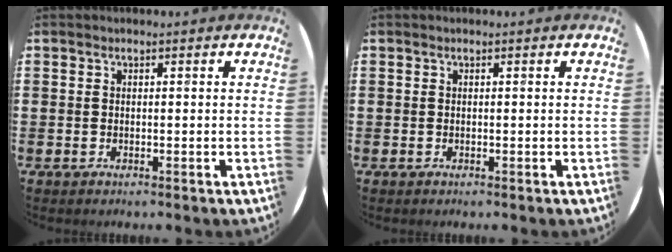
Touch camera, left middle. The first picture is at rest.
{"total": 0.0}